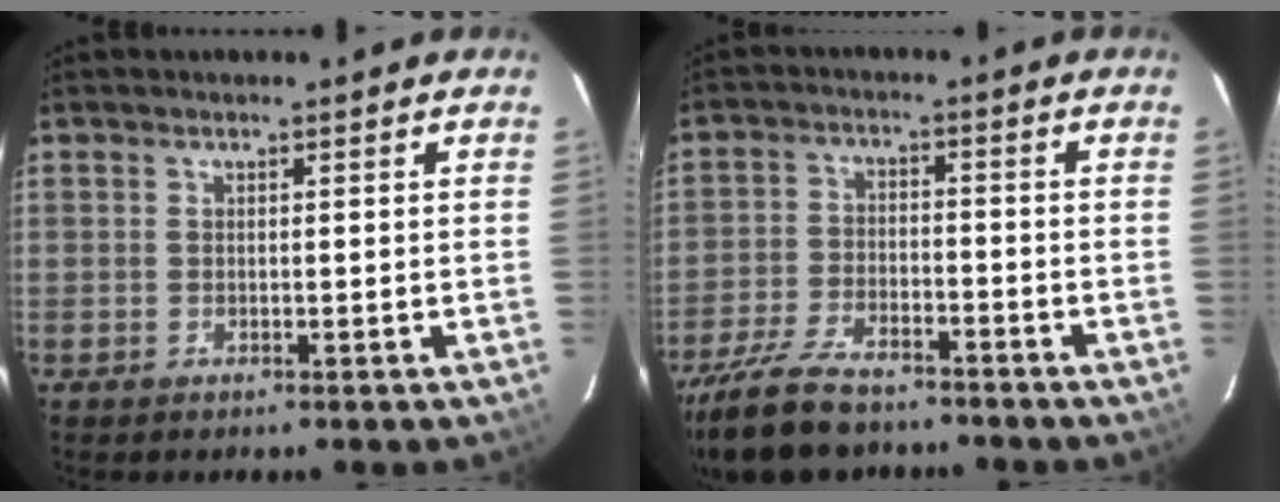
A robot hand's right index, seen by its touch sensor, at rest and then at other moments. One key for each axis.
{"total": 15.1, "fx": -12.0, "fy": 5.8, "fz": 7.1, "tx": -0.172, "ty": -0.015, "tz": -0.217}